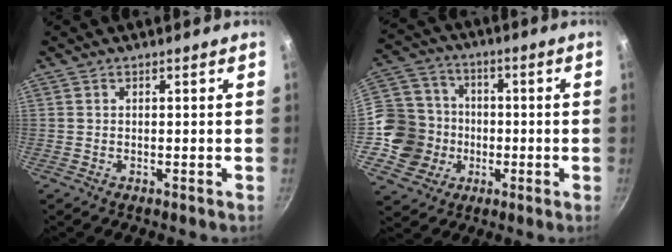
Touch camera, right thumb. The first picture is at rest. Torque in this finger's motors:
{"motor_torque": [0.80, 0.70, -0.15, 0.00, 0.02]}